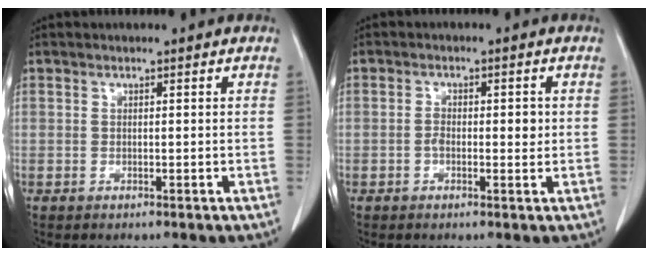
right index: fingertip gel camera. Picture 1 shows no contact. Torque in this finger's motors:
{"motor_torque": [0.14, -0.06, 0.02, 0.02]}